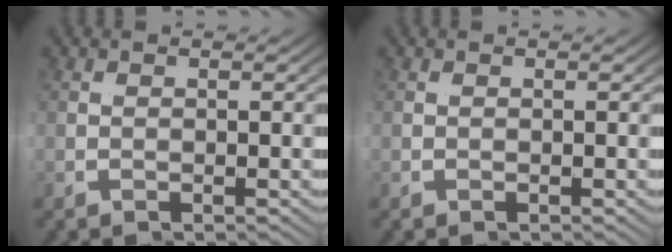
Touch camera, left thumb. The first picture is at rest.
{"total": 0.0}